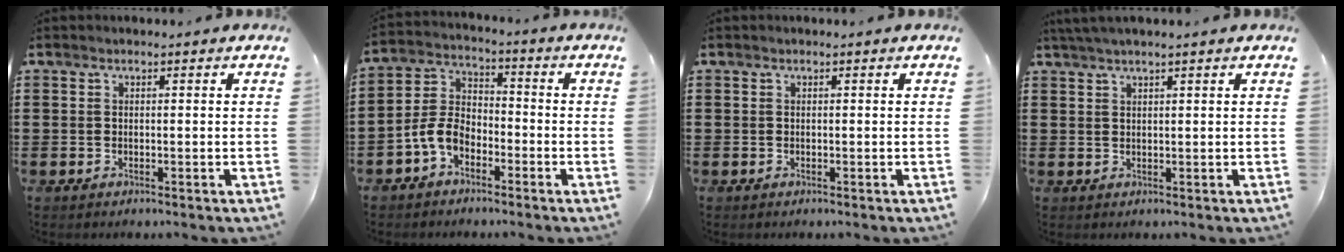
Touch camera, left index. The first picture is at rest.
{"total": 6.1, "force": [-3.7, 3.5, 3.3], "torque": [-0.096, 0.005, -0.082]}
{"total": 0.0}
{"total": 1.8, "force": [1.5, -0.2, 1.1], "torque": [-0.022, 0.000, 0.028]}